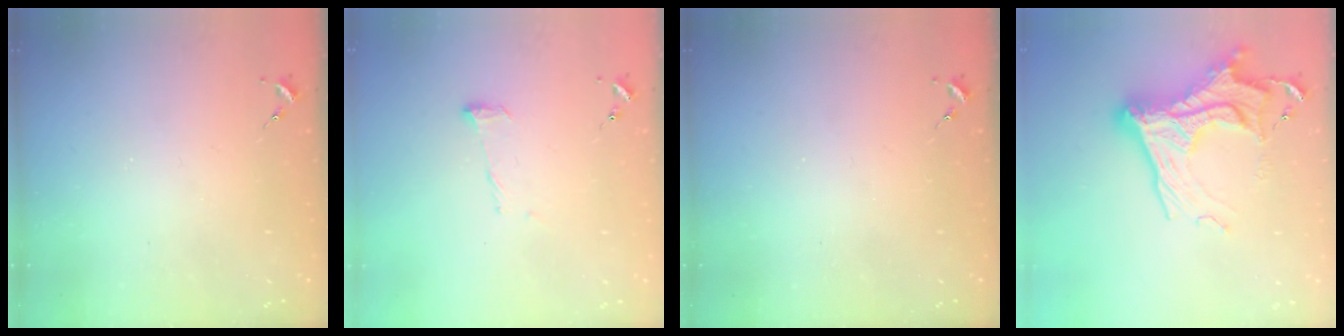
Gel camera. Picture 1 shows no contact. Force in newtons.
{"total": 8.2, "press": 8.2, "slide": 0.2}
{"total": 0.0}
{"total": 20.8, "press": 20.7, "slide": 1.7}